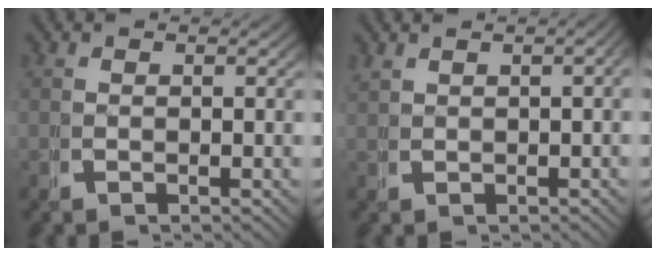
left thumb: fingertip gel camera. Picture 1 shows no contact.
{"total": 1.6, "force": [0.7, 0.4, 1.3], "torque": [-0.015, 0.008, 0.020]}